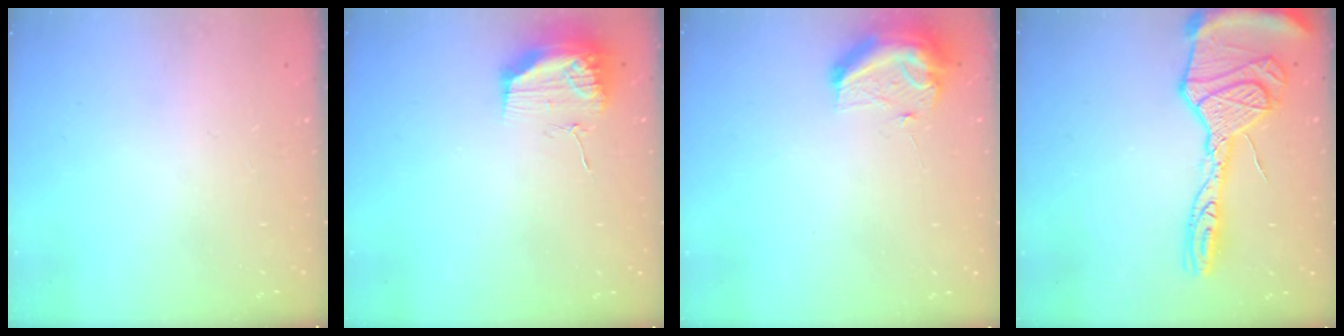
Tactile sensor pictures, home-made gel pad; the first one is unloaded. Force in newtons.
{"total": 11.7, "press": 11.6, "slide": 1.0}
{"total": 11.1, "press": 11.0, "slide": 1.2}
{"total": 22.2, "press": 22.1, "slide": 2.0}